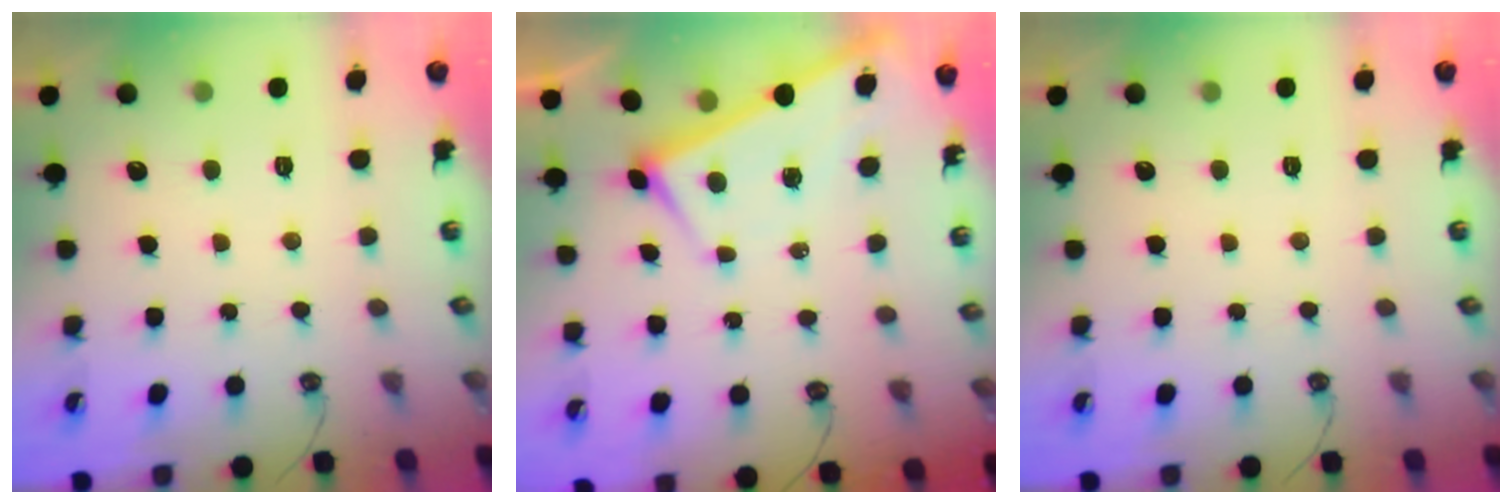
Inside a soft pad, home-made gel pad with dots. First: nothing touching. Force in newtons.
{"total": 2.6, "press": 2.6, "slide": 0.1}
{"total": 0.0}